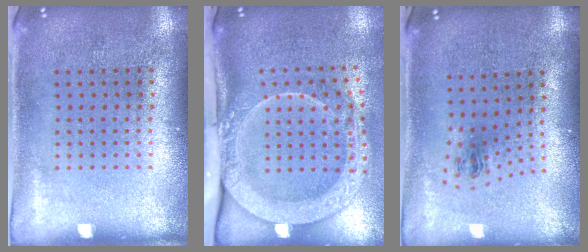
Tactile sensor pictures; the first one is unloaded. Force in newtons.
{"total": 2.9, "press": 2.1, "slide": 2.0}
{"total": 1.0, "press": 0.4, "slide": 0.9}